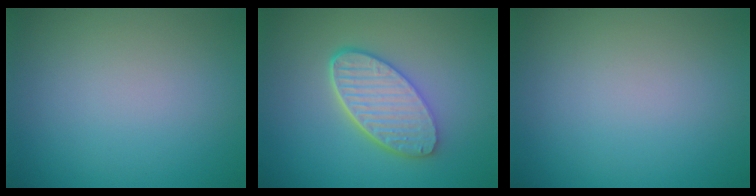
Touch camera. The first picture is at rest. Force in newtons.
{"total": 5.6, "press": 4.4, "slide": 3.5}
{"total": 0.0}